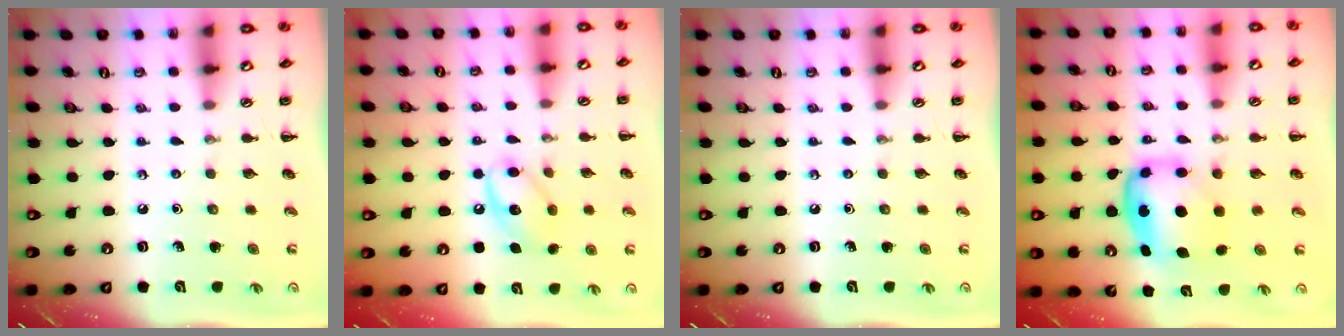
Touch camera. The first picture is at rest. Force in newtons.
{"total": 11.5, "press": 11.5, "slide": 1.3}
{"total": 0.0}
{"total": 6.3, "press": 6.1, "slide": 1.3}